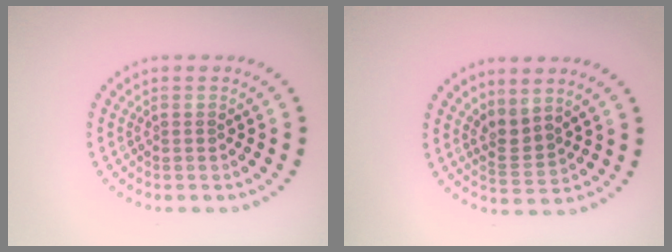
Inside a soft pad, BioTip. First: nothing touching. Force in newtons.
{"total": 2.2, "press": 1.6, "slide": 1.6}